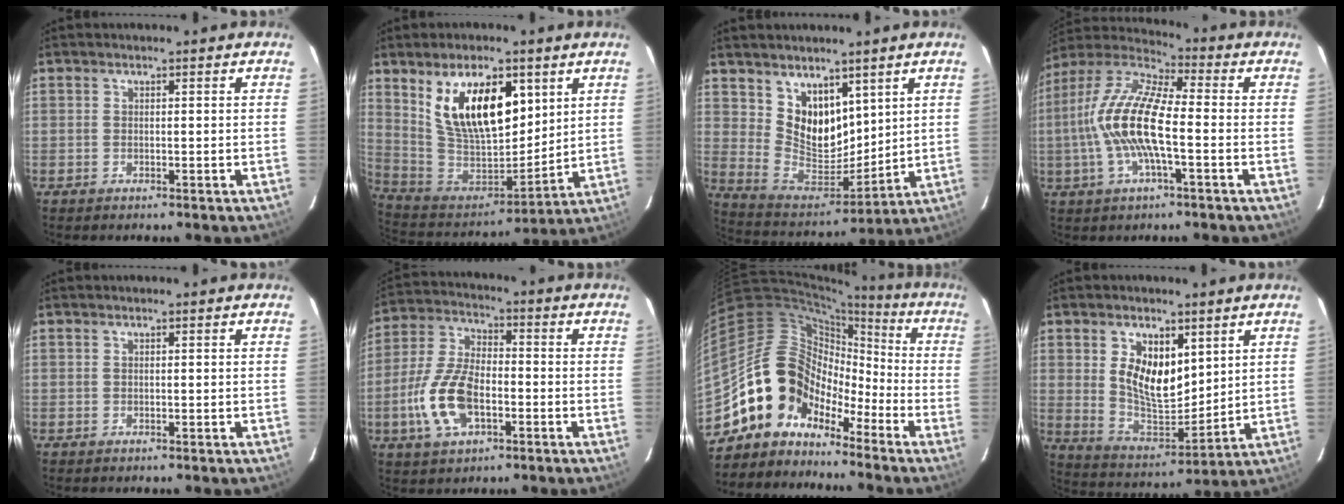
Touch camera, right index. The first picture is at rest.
{"total": 19.2, "force": [8.1, 9.5, 14.7], "torque": [-0.265, 0.001, 0.164]}
{"total": 12.4, "force": [5.9, 8.1, 7.3], "torque": [-0.127, -0.008, 0.128]}
{"total": 15.3, "force": [-2.2, 4.1, 14.6], "torque": [-0.291, 0.004, -0.050]}
{"total": 0.0}
{"total": 13.1, "force": [-4.3, 6.8, 10.4], "torque": [-0.229, 0.004, -0.080]}
{"total": 12.7, "force": [-8.8, 8.5, 3.3], "torque": [-0.062, 0.040, -0.177]}
{"total": 12.2, "force": [4.2, 6.8, 9.2], "torque": [-0.169, -0.001, 0.095]}